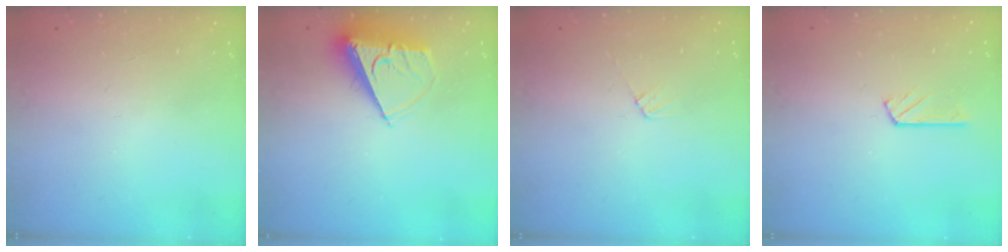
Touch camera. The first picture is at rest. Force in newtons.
{"total": 8.2, "press": 8.2, "slide": 0.5}
{"total": 4.5, "press": 4.5, "slide": 0.6}
{"total": 2.7, "press": 2.7, "slide": 0.3}